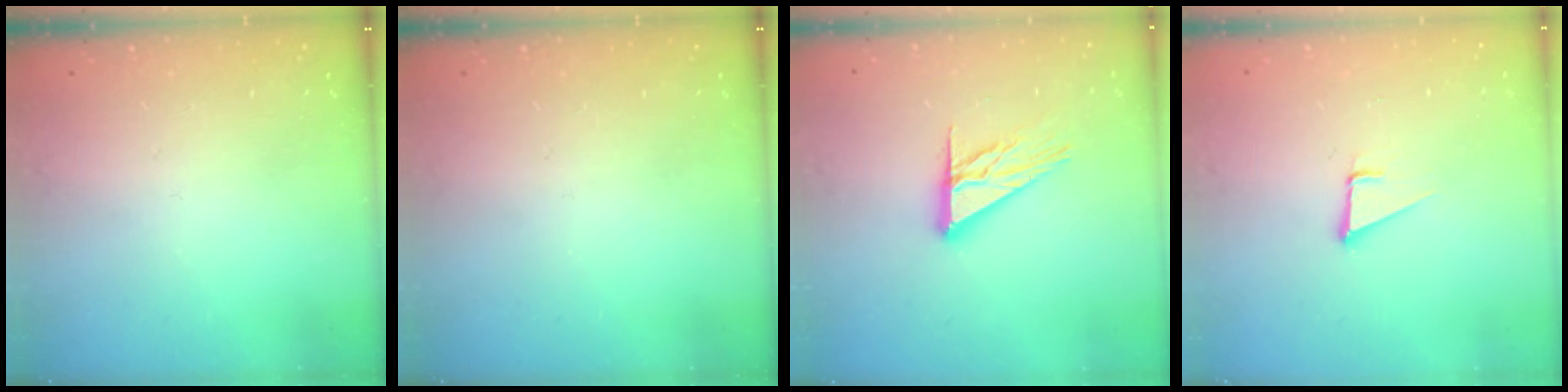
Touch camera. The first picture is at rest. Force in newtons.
{"total": 0.0}
{"total": 12.3, "press": 12.3, "slide": 1.2}
{"total": 3.6, "press": 2.8, "slide": 2.3}